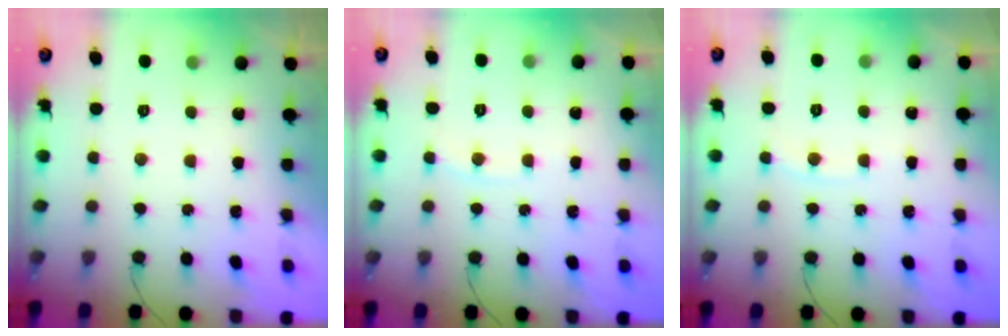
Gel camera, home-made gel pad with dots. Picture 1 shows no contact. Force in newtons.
{"total": 2.8, "press": 2.7, "slide": 0.4}
{"total": 2.8, "press": 2.7, "slide": 0.4}